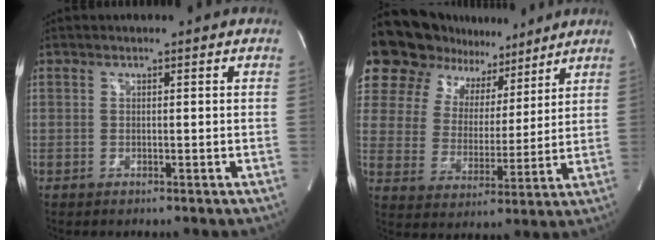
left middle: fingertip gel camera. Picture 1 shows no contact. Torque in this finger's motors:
{"motor_torque": [2.14, 0.00, 1.06, 0.21]}